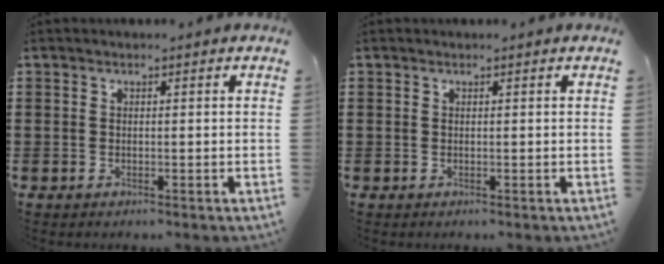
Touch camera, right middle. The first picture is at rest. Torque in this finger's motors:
{"motor_torque": [0.00, 0.00, 0.09, -0.01]}